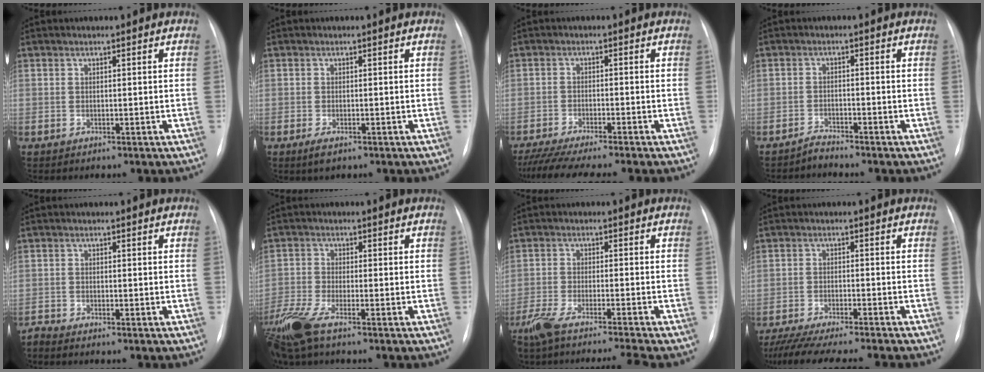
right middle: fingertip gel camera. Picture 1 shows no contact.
{"total": 1.7, "force": [-0.9, 0.6, 1.3], "torque": [-0.026, -0.004, -0.009]}
{"total": 10.0, "force": [-8.6, -0.8, 5.1], "torque": [-0.061, -0.026, -0.135]}
{"total": 1.6, "force": [-1.6, -0.2, -0.2], "torque": [0.007, -0.007, -0.028]}
{"total": 1.2, "force": [-1.1, -0.3, -0.2], "torque": [0.001, -0.007, -0.021]}
{"total": 7.4, "force": [-5.2, 1.2, 5.1], "torque": [-0.120, -0.015, -0.106]}
{"total": 11.2, "force": [-9.5, -1.1, 5.8], "torque": [-0.086, -0.026, -0.152]}
{"total": 14.0, "force": [-12.4, -0.1, 6.6], "torque": [-0.095, -0.031, -0.184]}